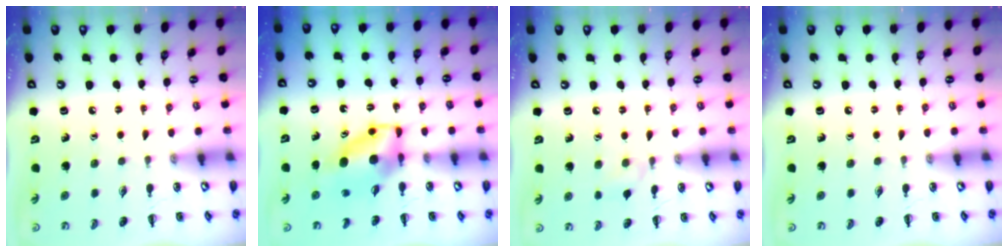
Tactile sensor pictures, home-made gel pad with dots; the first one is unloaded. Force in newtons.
{"total": 5.8, "press": 5.7, "slide": 1.4}
{"total": 4.8, "press": 4.4, "slide": 1.8}
{"total": 0.0}